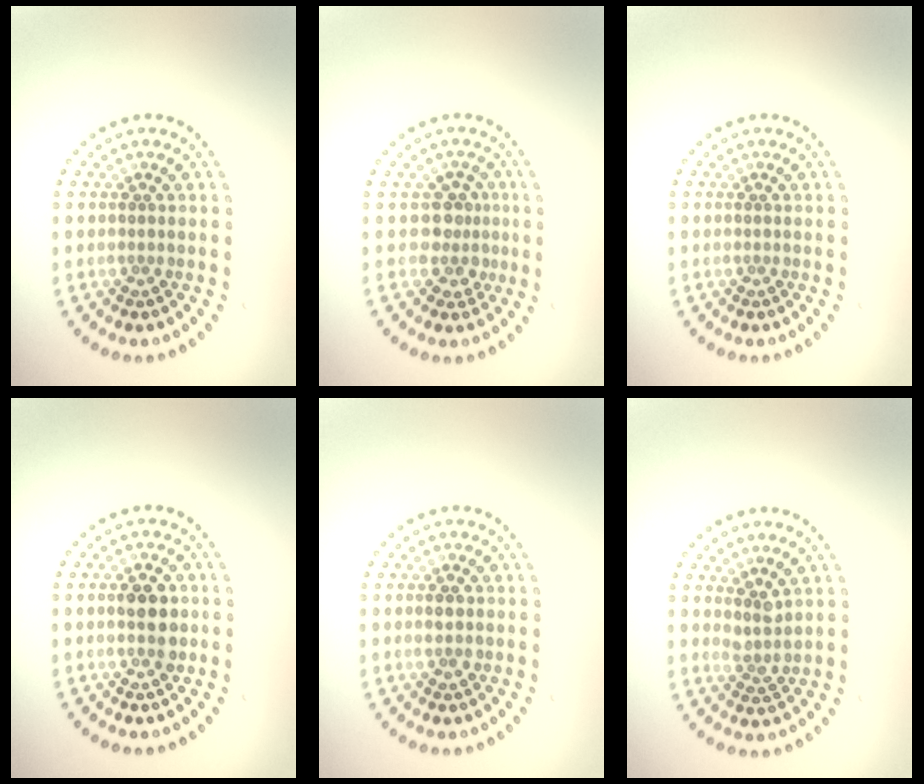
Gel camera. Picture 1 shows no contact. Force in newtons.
{"total": 2.5, "press": 1.9, "slide": 1.6}
{"total": 0.0}
{"total": 2.7, "press": 2.7, "slide": 0.2}
{"total": 1.6, "press": 1.6, "slide": 0.2}
{"total": 1.8, "press": 1.3, "slide": 1.3}